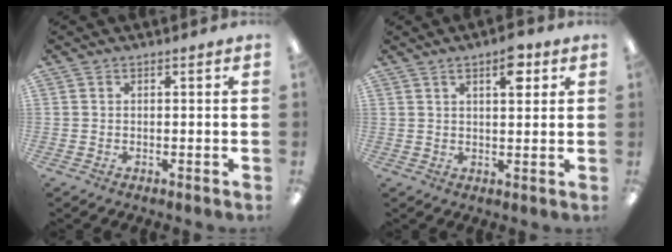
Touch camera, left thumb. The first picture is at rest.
{"total": 6.2, "force": [3.5, 2.6, 4.5], "torque": [-0.057, -0.010, 0.053]}